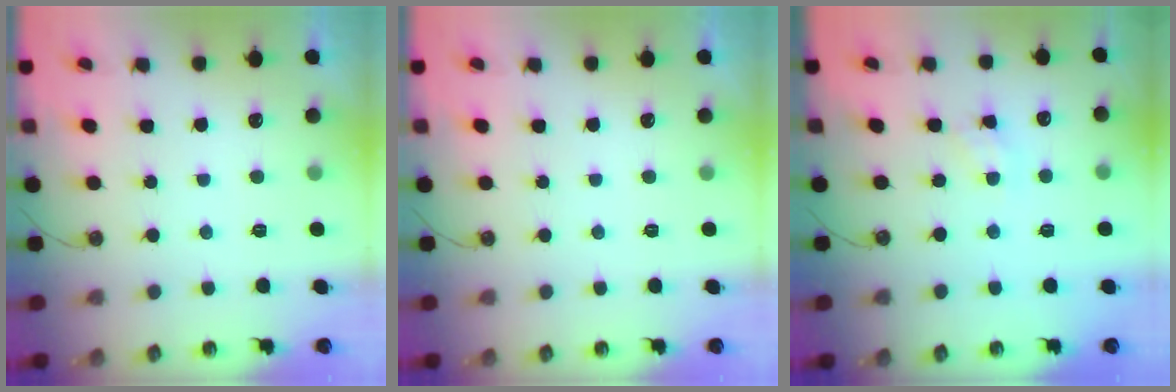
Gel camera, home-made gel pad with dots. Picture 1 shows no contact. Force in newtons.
{"total": 0.0}
{"total": 3.1, "press": 3.1, "slide": 0.5}